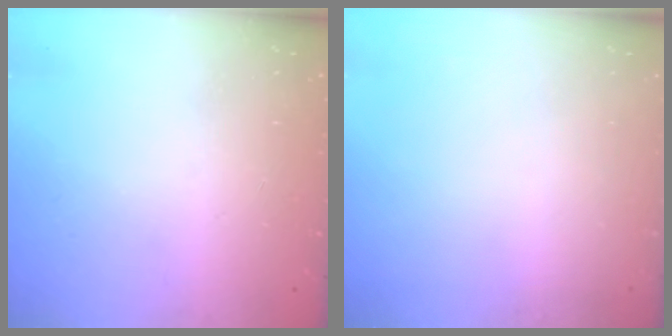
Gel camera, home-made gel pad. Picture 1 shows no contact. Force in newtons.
{"total": 0.0}